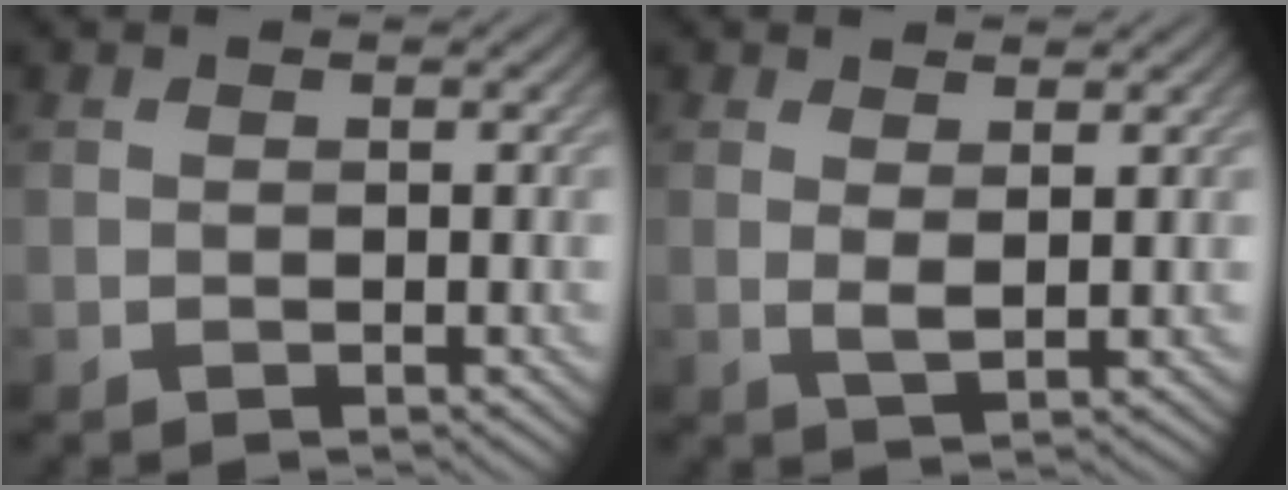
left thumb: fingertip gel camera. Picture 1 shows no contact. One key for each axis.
{"total": 1.8, "fx": 1.2, "fy": 0.2, "fz": 1.3, "tx": -0.031, "ty": -0.003, "tz": 0.022}